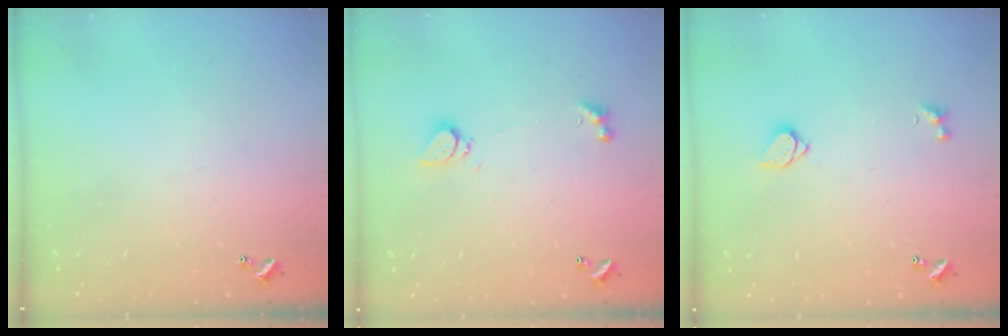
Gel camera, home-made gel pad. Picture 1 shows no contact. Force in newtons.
{"total": 1.0, "press": 0.9, "slide": 0.4}
{"total": 1.6, "press": 1.5, "slide": 0.3}